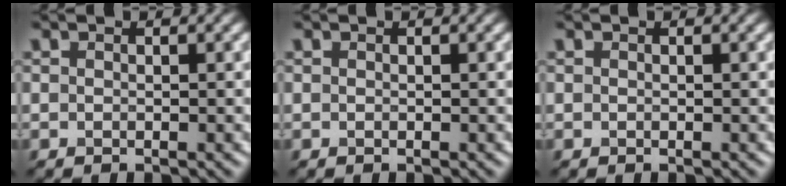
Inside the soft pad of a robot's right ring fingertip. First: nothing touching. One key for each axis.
{"total": 0.0}
{"total": 0.0}